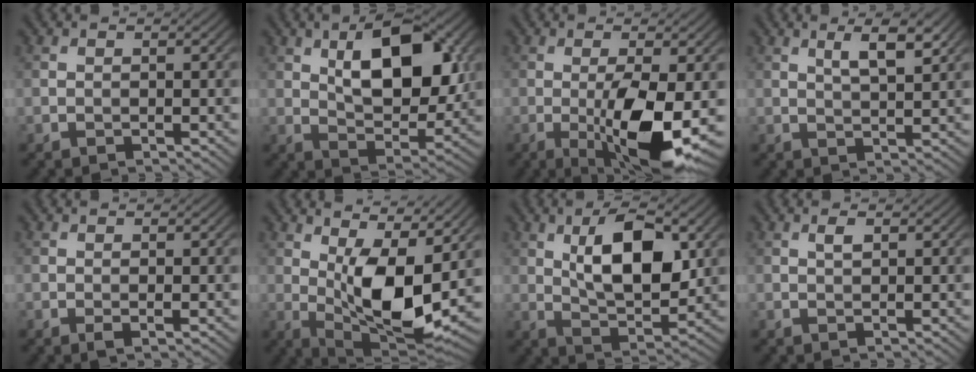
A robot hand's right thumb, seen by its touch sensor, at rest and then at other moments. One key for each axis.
{"total": 12.1, "fx": 3.7, "fy": 6.2, "fz": 9.7, "tx": -0.148, "ty": -0.002, "tz": 0.062}
{"total": 10.2, "fx": -2.4, "fy": 2.5, "fz": 9.6, "tx": -0.161, "ty": -0.010, "tz": -0.036}
{"total": 4.3, "fx": 2.2, "fy": 1.0, "fz": 3.5, "tx": -0.062, "ty": -0.004, "tz": 0.043}
{"total": 1.2, "fx": -0.3, "fy": 0.2, "fz": 1.1, "tx": -0.022, "ty": -0.003, "tz": -0.007}
{"total": 12.3, "fx": 2.0, "fy": 5.0, "fz": 11.1, "tx": -0.192, "ty": -0.014, "tz": 0.037}
{"total": 10.9, "fx": 2.9, "fy": 4.9, "fz": 9.3, "tx": -0.160, "ty": 0.000, "tz": 0.051}
{"total": 1.2, "fx": 0.5, "fy": 0.4, "fz": 1.1, "tx": -0.024, "ty": -0.001, "tz": 0.011}